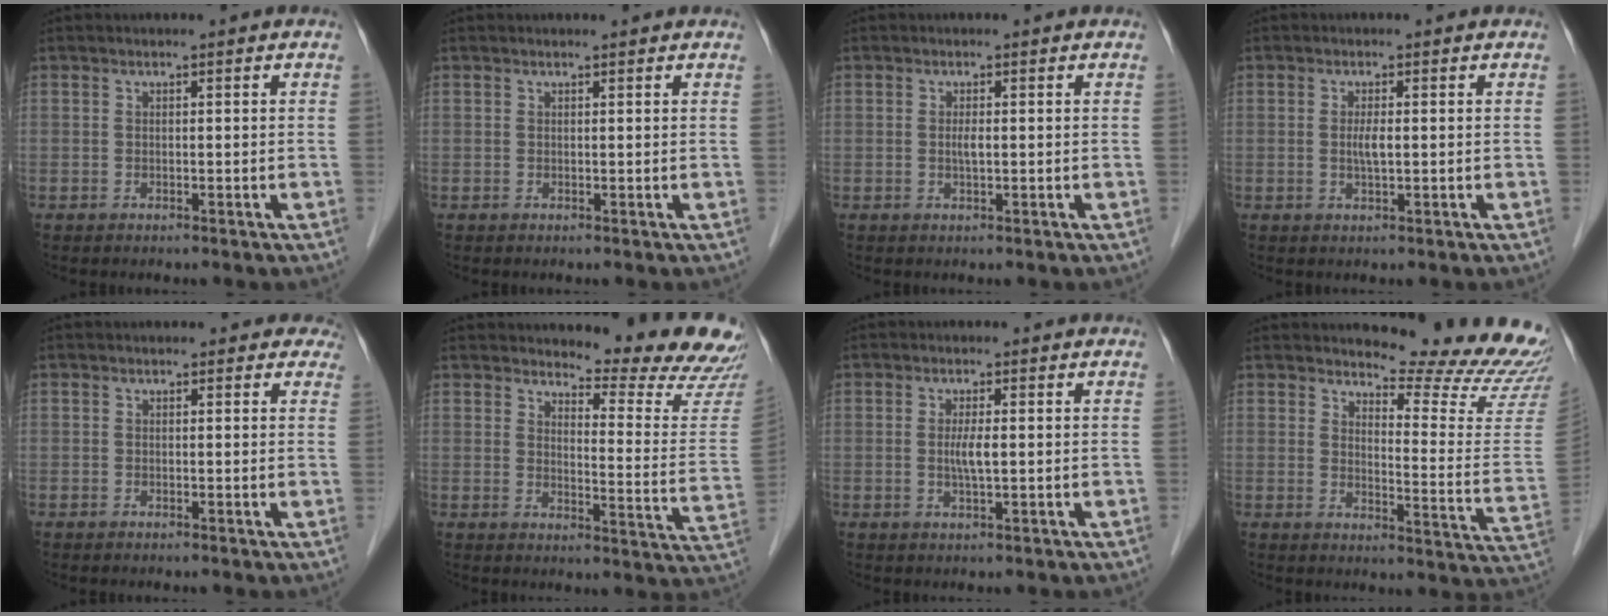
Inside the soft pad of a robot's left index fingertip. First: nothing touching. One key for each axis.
{"total": 1.2, "fx": 1.2, "fy": 0.2, "fz": 0.2, "tx": -0.014, "ty": 0.005, "tz": 0.012}
{"total": 1.2, "fx": 0.1, "fy": 0.2, "fz": 1.2, "tx": -0.025, "ty": 0.000, "tz": 0.000}
{"total": 2.0, "fx": 0.1, "fy": 0.3, "fz": 1.9, "tx": -0.041, "ty": -0.001, "tz": 0.002}
{"total": 2.0, "fx": 1.4, "fy": 1.5, "fz": -0.1, "tx": 0.017, "ty": -0.006, "tz": -0.006}
{"total": 14.9, "fx": 14.4, "fy": 0.4, "fz": 3.6, "tx": -0.042, "ty": -0.114, "tz": 0.154}
{"total": 2.7, "fx": 0.0, "fy": 0.3, "fz": 2.7, "tx": -0.055, "ty": -0.002, "tz": 0.001}
{"total": 16.5, "fx": 15.8, "fy": 1.0, "fz": 4.7, "tx": -0.054, "ty": -0.121, "tz": 0.169}